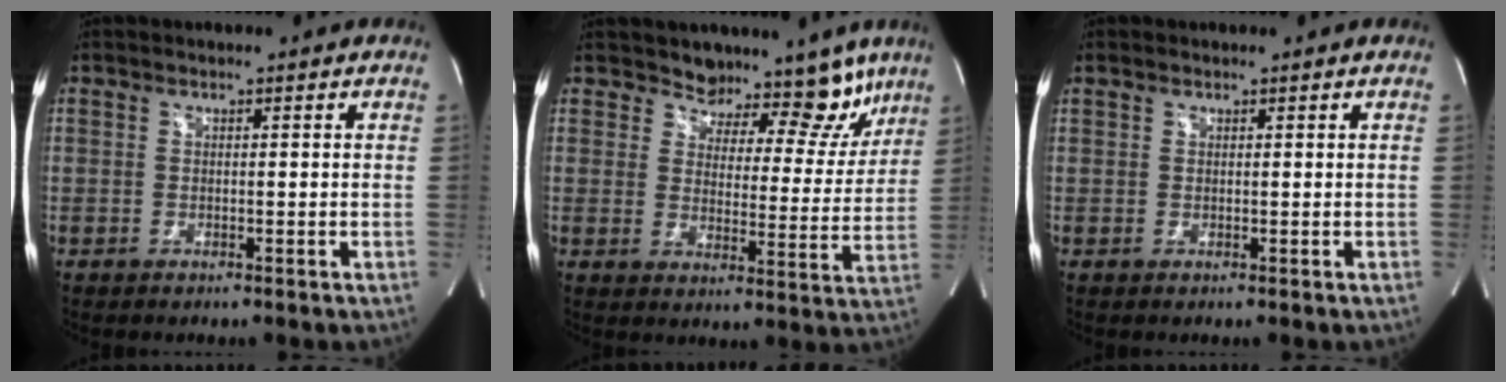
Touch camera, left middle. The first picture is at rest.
{"total": 10.9, "force": [9.2, 5.0, 3.1], "torque": [-0.008, -0.013, 0.099]}
{"total": 0.9, "force": [0.4, -0.4, -0.7], "torque": [0.004, 0.008, 0.015]}